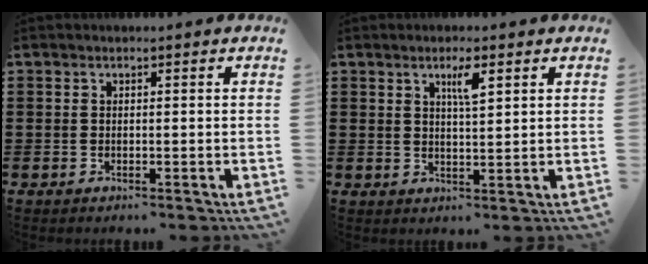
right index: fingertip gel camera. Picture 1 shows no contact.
{"total": 3.4, "force": [1.7, 0.7, 2.9], "torque": [-0.045, -0.001, 0.024]}